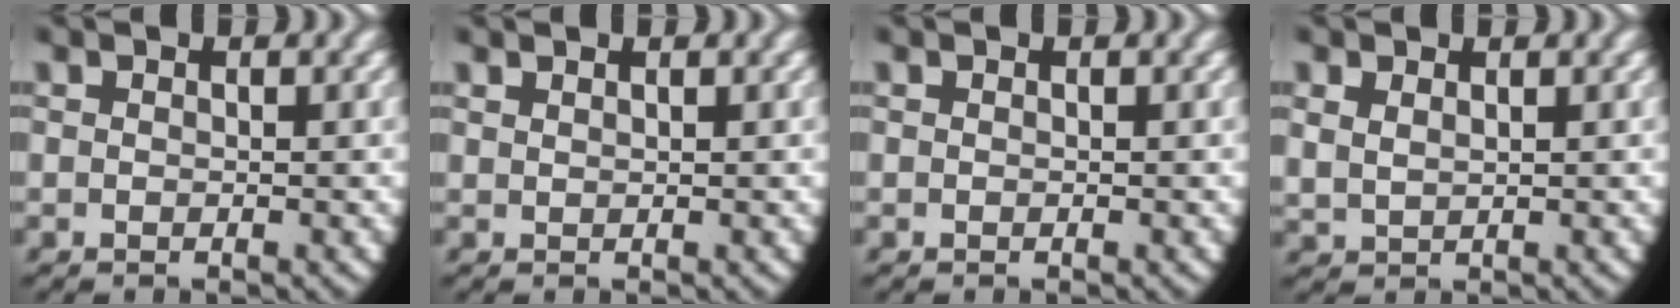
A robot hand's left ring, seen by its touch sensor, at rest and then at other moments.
{"total": 0.8, "force": [0.7, -0.3, 0.1], "torque": [-0.001, -0.001, 0.018]}
{"total": 0.0}
{"total": 1.8, "force": [1.1, 1.3, 0.7], "torque": [-0.027, -0.008, 0.032]}